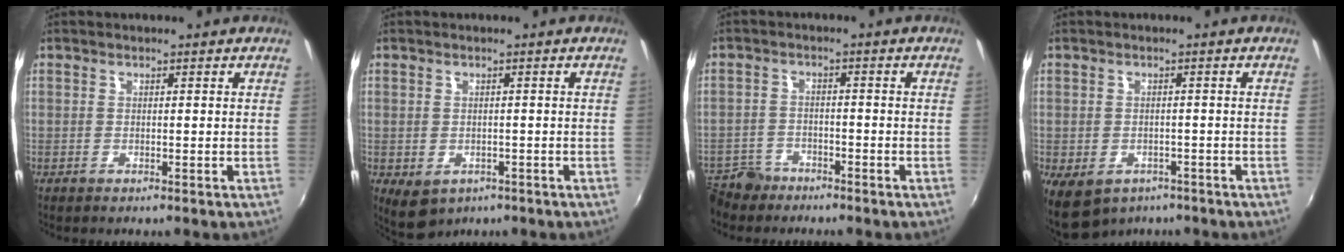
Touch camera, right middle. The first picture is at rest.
{"total": 4.4, "force": [-1.7, 3.3, 2.3], "torque": [-0.043, -0.013, -0.017]}
{"total": 7.0, "force": [-5.6, 4.1, 1.2], "torque": [-0.044, 0.008, -0.103]}
{"total": 8.0, "force": [-4.9, 5.1, 3.7], "torque": [-0.077, -0.026, -0.061]}